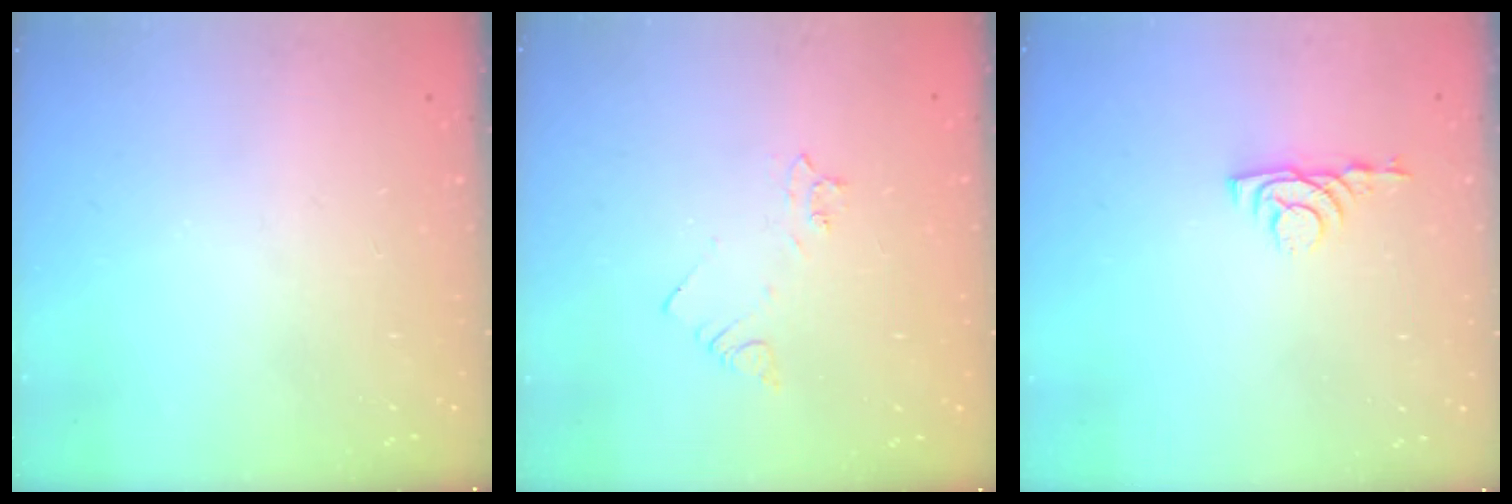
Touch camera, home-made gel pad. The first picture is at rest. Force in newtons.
{"total": 3.3, "press": 3.2, "slide": 0.5}
{"total": 3.7, "press": 3.7, "slide": 0.6}